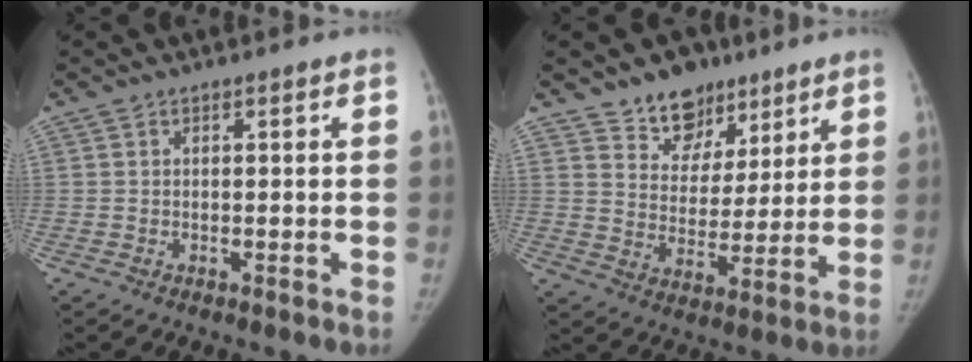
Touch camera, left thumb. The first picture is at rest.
{"total": 11.0, "force": [7.8, 7.2, 2.7], "torque": [0.001, -0.048, 0.136]}